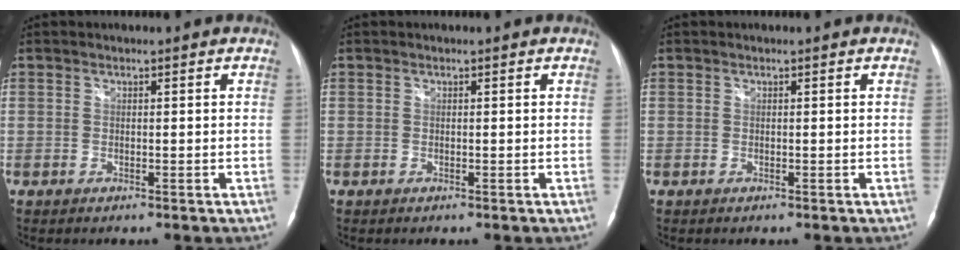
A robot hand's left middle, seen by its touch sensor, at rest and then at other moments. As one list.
[{"total": 0.0}, {"total": 0.0}]